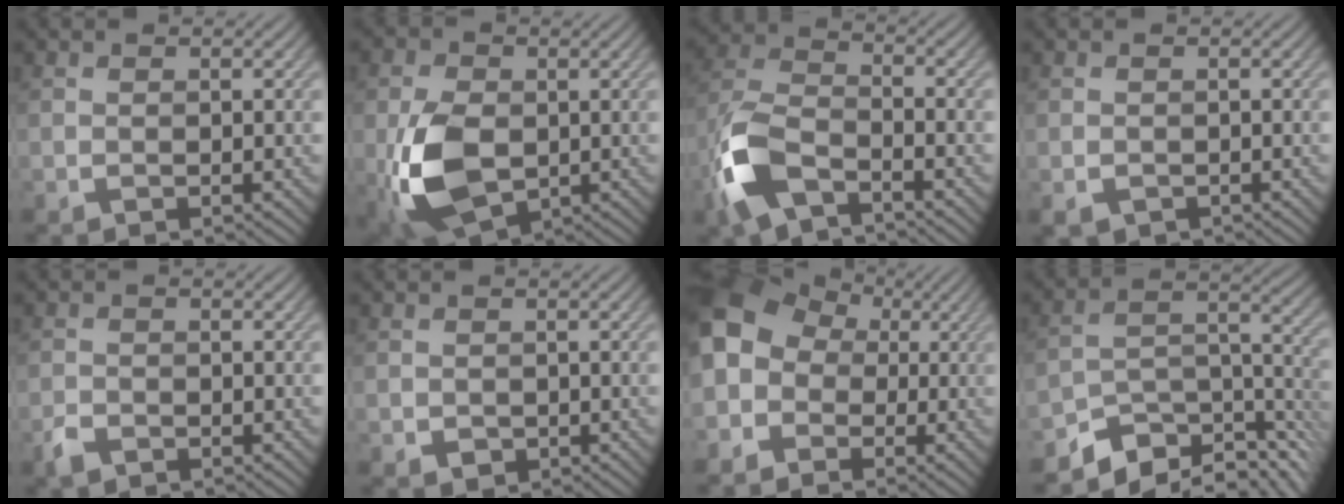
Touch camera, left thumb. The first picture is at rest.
{"total": 10.7, "force": [-2.0, 6.8, 8.0], "torque": [-0.194, -0.017, -0.042]}
{"total": 9.9, "force": [-5.4, 4.6, 6.9], "torque": [-0.165, -0.007, -0.128]}
{"total": 1.4, "force": [-0.8, 1.0, 0.6], "torque": [-0.013, -0.006, -0.019]}
{"total": 1.5, "force": [-1.3, 0.6, 0.6], "torque": [-0.012, 0.000, -0.032]}
{"total": 1.3, "force": [-0.3, 1.2, 0.5], "torque": [-0.008, -0.006, -0.008]}
{"total": 8.8, "force": [-0.4, 7.5, 4.6], "torque": [-0.113, -0.009, -0.024]}
{"total": 9.7, "force": [-7.7, 3.7, 4.7], "torque": [-0.074, -0.012, -0.135]}